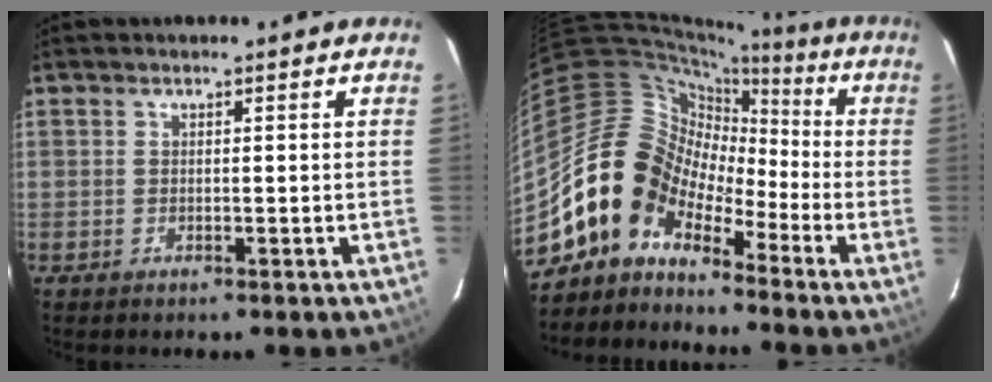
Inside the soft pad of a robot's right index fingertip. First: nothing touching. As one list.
[{"total": 11.2, "force": [-8.1, 7.4, 2.4], "torque": [-0.047, 0.043, -0.174]}]